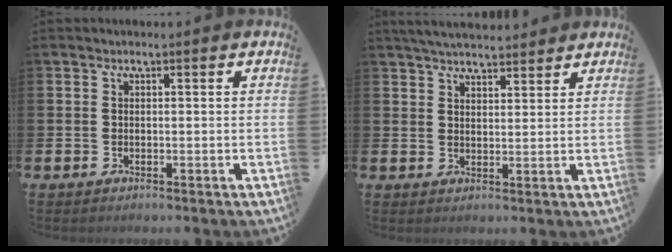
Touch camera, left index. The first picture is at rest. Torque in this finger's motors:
{"motor_torque": [1.06, -1.07, 0.25, 0.12]}